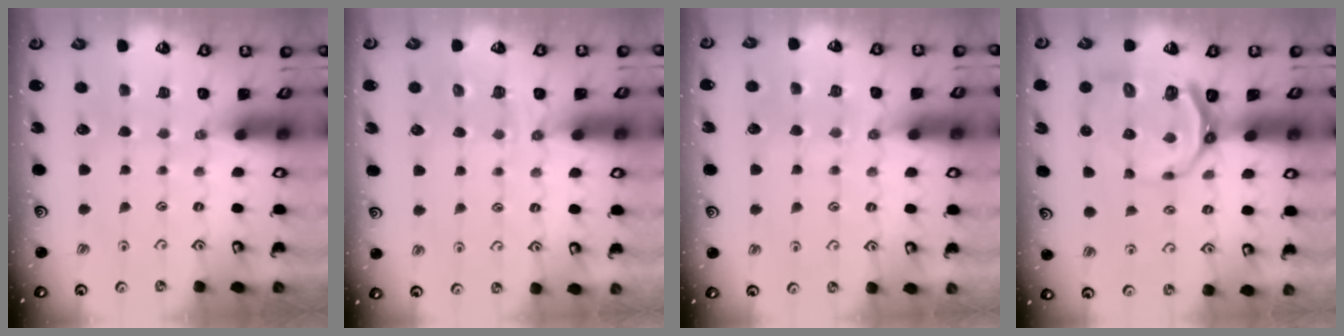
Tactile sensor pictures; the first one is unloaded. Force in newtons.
{"total": 5.1, "press": 4.9, "slide": 1.4}
{"total": 6.3, "press": 6.2, "slide": 0.6}
{"total": 10.0, "press": 9.2, "slide": 3.8}